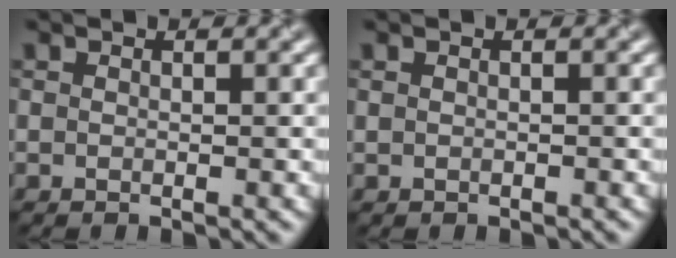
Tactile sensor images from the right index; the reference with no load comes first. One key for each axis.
{"total": 0.0}